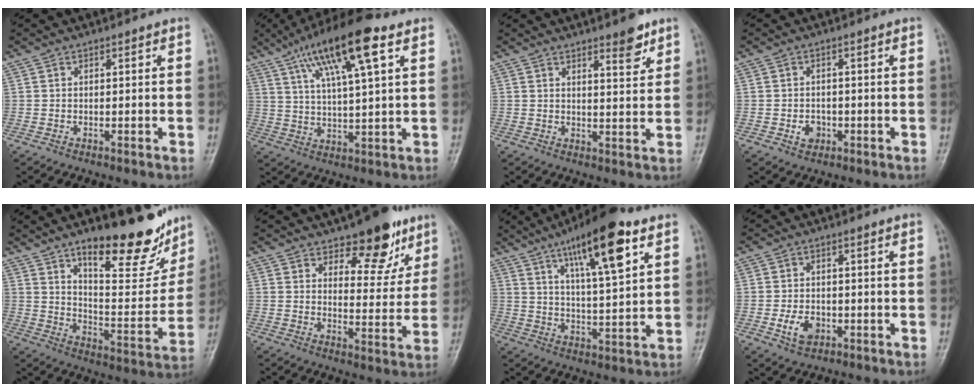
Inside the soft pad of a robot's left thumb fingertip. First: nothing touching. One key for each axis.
{"total": 16.1, "fx": 7.9, "fy": 3.6, "fz": 13.6, "tx": -0.233, "ty": -0.006, "tz": 0.137}
{"total": 5.2, "fx": 3.5, "fy": 1.5, "fz": 3.5, "tx": -0.036, "ty": -0.024, "tz": 0.049}
{"total": 3.1, "fx": -1.1, "fy": 2.5, "fz": 1.4, "tx": -0.010, "ty": 0.005, "tz": -0.015}
{"total": 20.8, "fx": 14.1, "fy": 7.2, "fz": 13.4, "tx": -0.137, "ty": -0.085, "tz": 0.214}
{"total": 11.3, "fx": 7.7, "fy": 5.5, "fz": 6.3, "tx": -0.038, "ty": -0.047, "tz": 0.110}
{"total": 16.5, "fx": 8.5, "fy": 3.9, "fz": 13.6, "tx": -0.205, "ty": -0.026, "tz": 0.139}
{"total": 5.2, "fx": -1.8, "fy": 3.7, "fz": 3.3, "tx": -0.049, "ty": 0.004, "tz": -0.028}